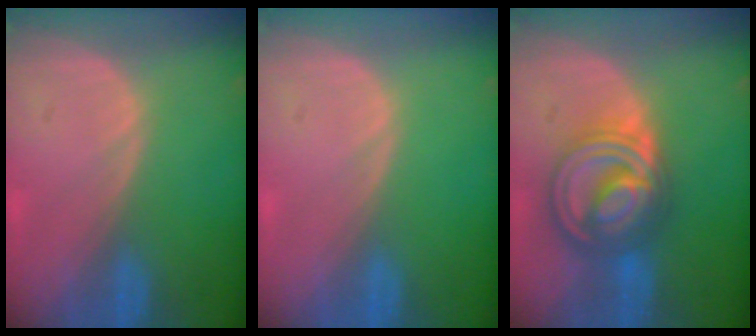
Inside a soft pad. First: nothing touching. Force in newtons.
{"total": 0.0}
{"total": 9.3, "press": 9.3, "slide": 0.7}